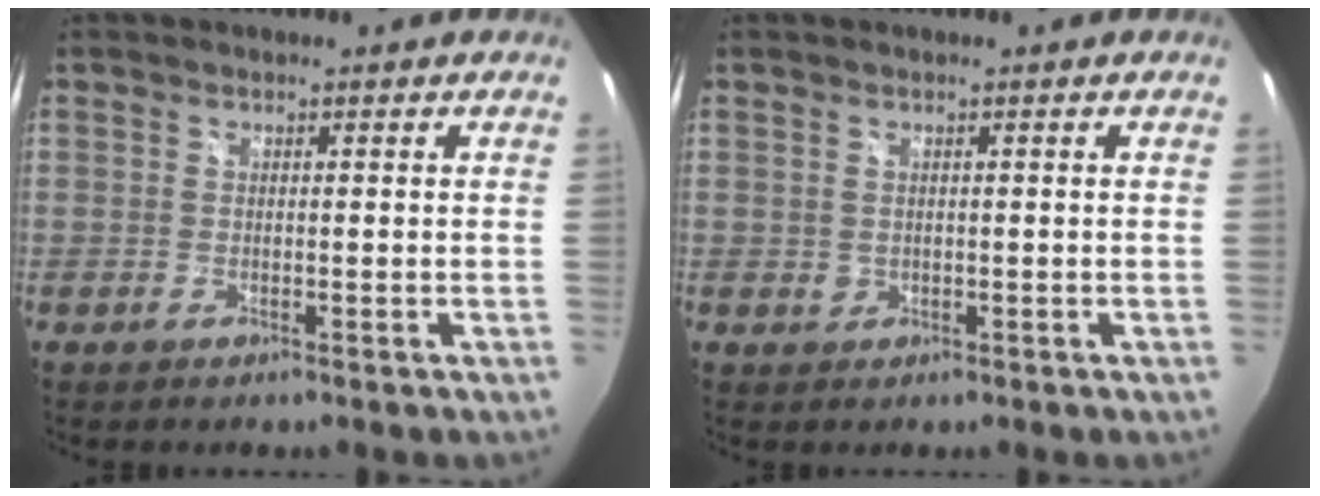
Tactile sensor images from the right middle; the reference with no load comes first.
{"total": 0.9, "force": [0.0, 0.9, 0.2], "torque": [-0.001, -0.001, 0.001]}